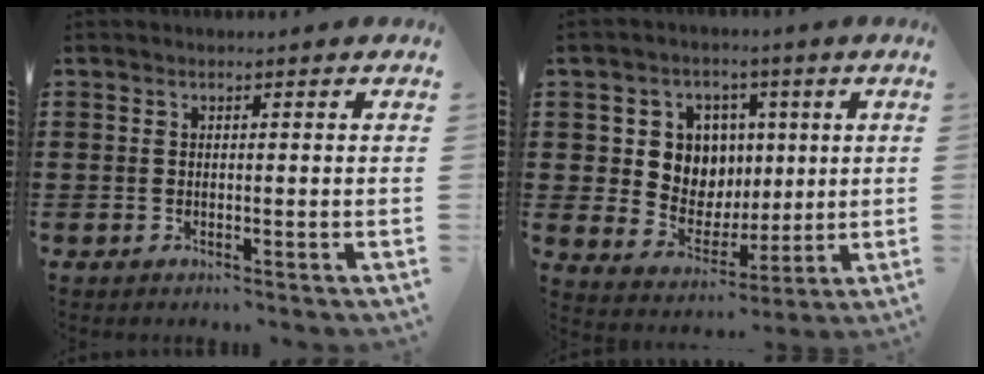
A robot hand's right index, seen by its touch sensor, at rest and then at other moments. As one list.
[{"total": 7.8, "force": [2.1, 7.2, 2.1], "torque": [-0.067, 0.001, 0.039]}]